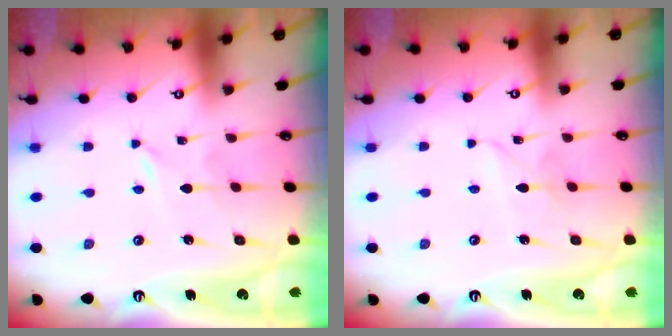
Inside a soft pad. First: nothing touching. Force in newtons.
{"total": 2.6, "press": 2.6, "slide": 0.2}